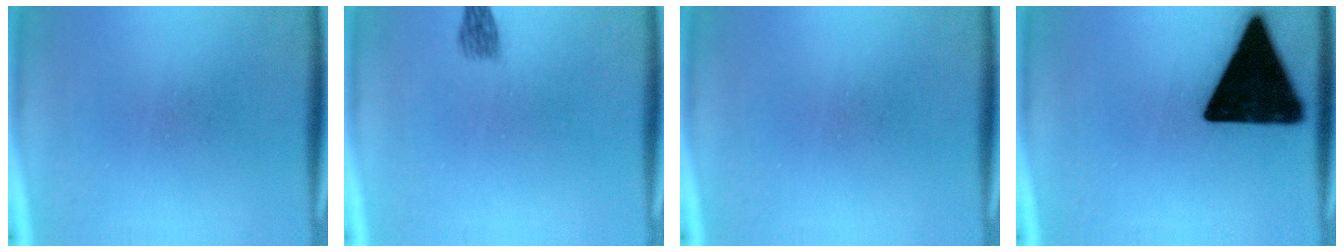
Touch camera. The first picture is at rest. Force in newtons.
{"total": 1.9}
{"total": 0.0}
{"total": 19.6}